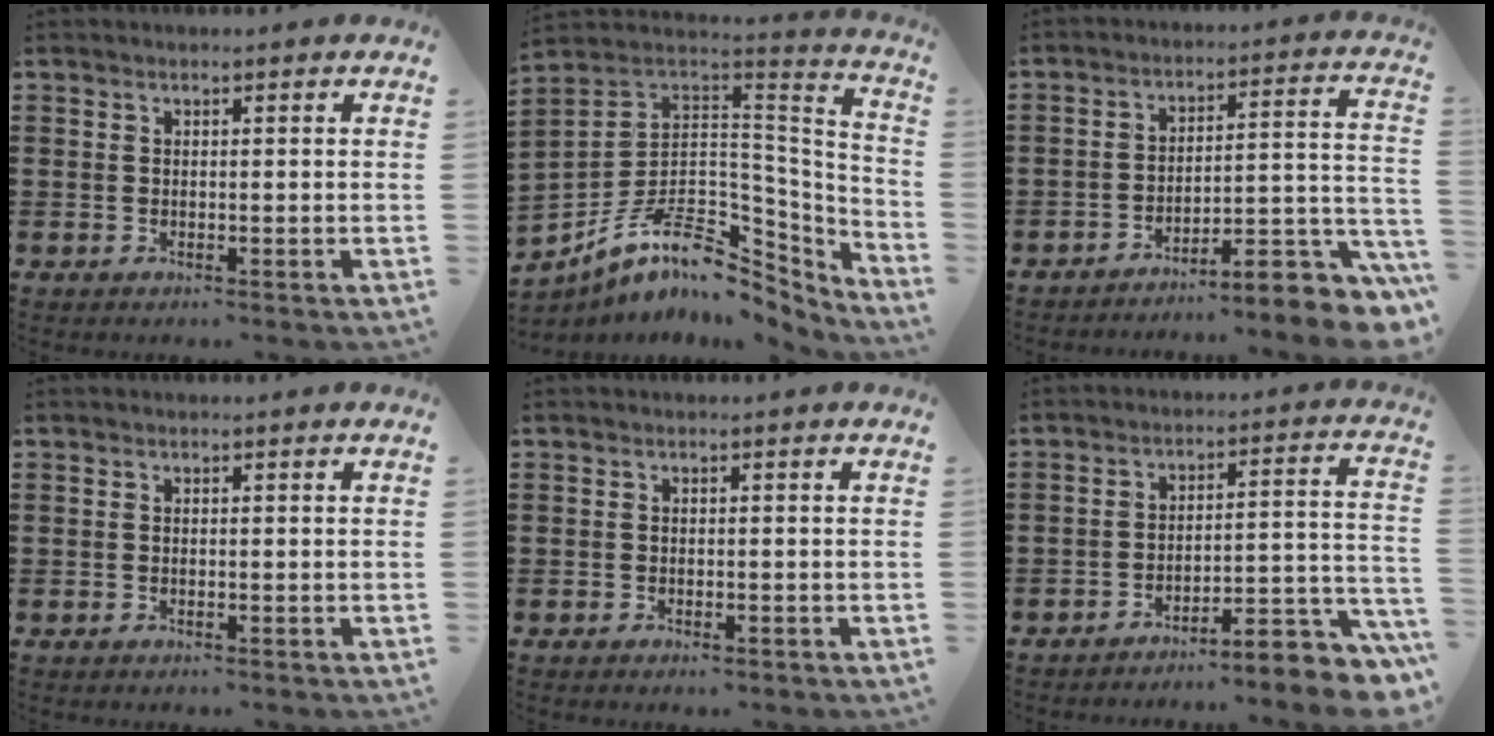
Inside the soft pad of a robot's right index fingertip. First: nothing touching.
{"total": 12.6, "force": [-5.9, 7.0, 8.6], "torque": [-0.163, 0.000, -0.105]}
{"total": 7.4, "force": [-5.9, 1.2, 4.3], "torque": [-0.052, -0.005, -0.114]}
{"total": 0.0}
{"total": 0.7, "force": [-0.6, 0.3, 0.3], "torque": [-0.008, -0.002, -0.011]}
{"total": 6.1, "force": [-5.3, 0.6, 3.0], "torque": [-0.044, -0.010, -0.103]}